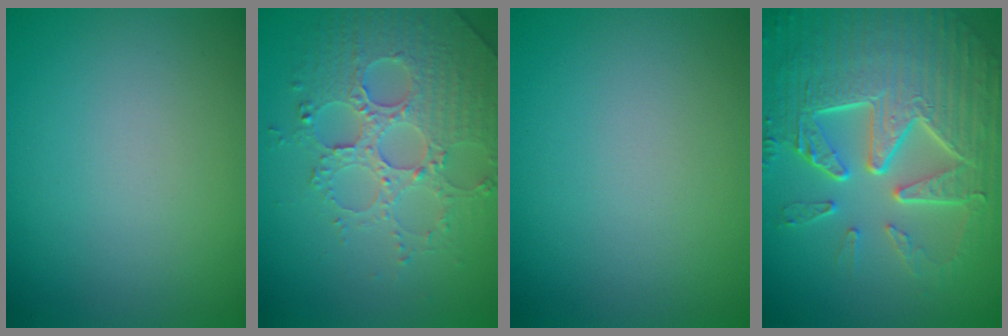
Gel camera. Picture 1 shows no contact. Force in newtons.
{"total": 4.4, "press": 4.3, "slide": 1.1}
{"total": 0.0}
{"total": 9.5, "press": 6.4, "slide": 7.1}